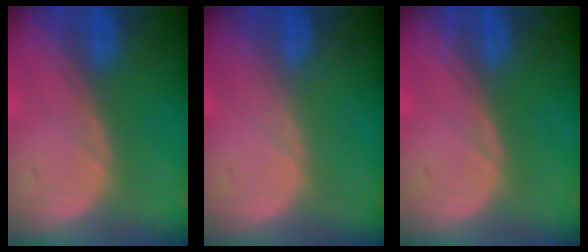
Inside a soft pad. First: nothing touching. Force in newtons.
{"total": 0.0}
{"total": 0.0}